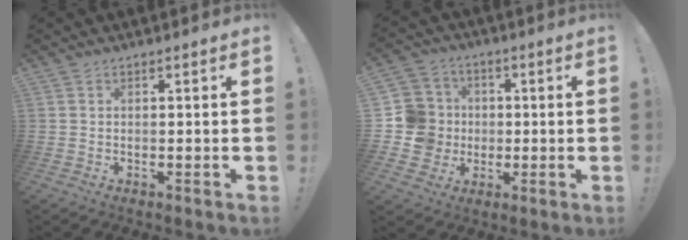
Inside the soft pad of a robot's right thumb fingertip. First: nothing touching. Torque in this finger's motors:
{"motor_torque": [0.79, 0.96, 0.45, -0.37, 0.04]}